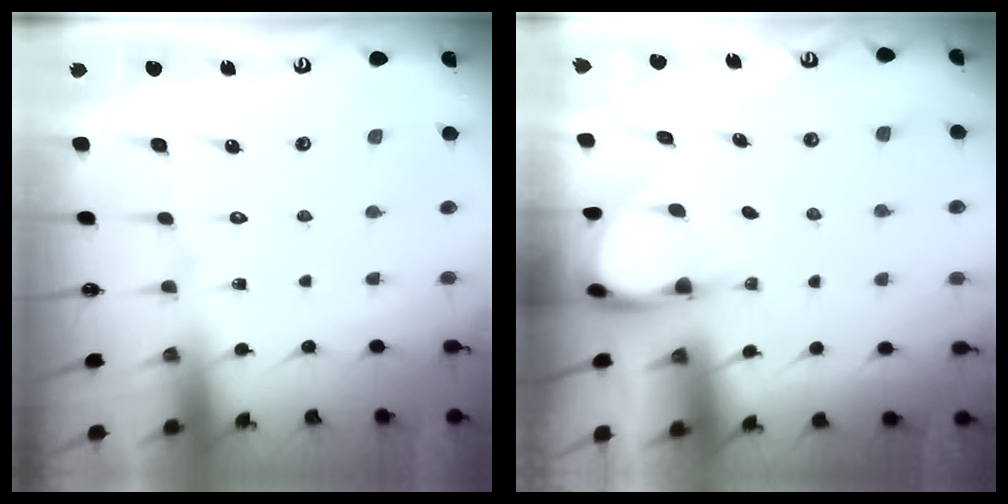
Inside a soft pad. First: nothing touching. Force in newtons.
{"total": 3.8, "press": 3.7, "slide": 0.3}